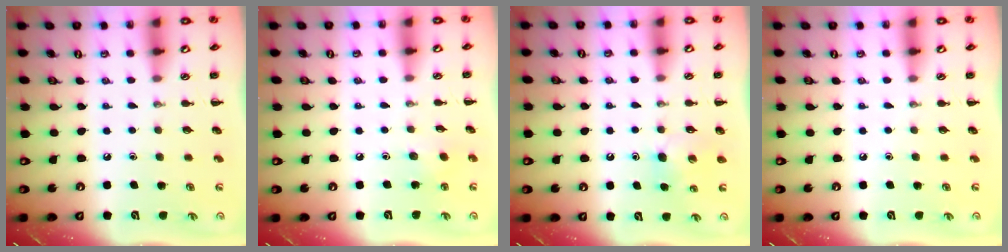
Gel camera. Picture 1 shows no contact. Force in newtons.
{"total": 2.3, "press": 2.2, "slide": 0.8}
{"total": 5.4, "press": 5.2, "slide": 1.4}
{"total": 0.0}